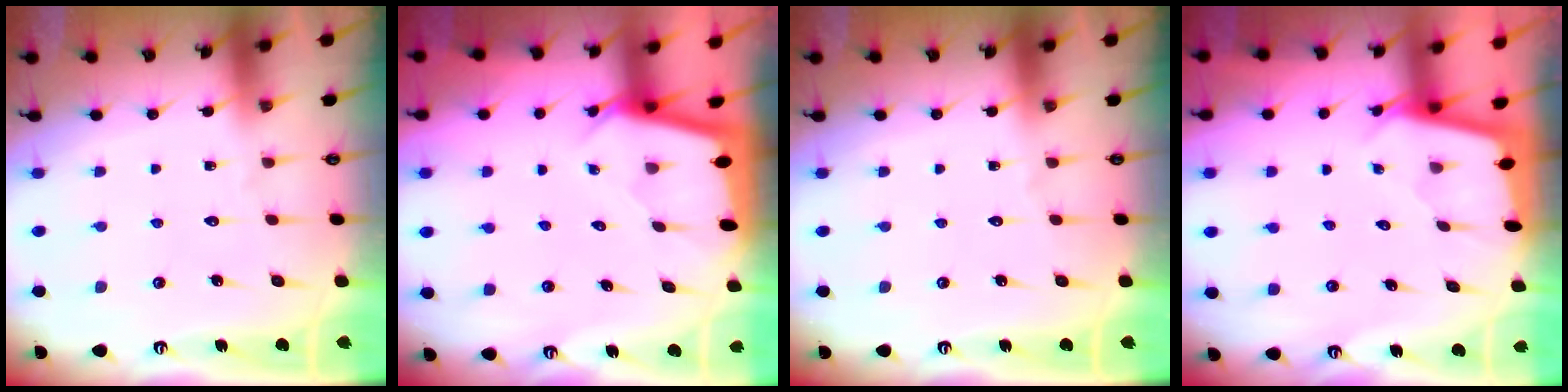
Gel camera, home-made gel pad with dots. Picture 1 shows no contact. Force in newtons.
{"total": 2.3, "press": 2.3, "slide": 0.1}
{"total": 0.0}
{"total": 1.8, "press": 1.8, "slide": 0.2}